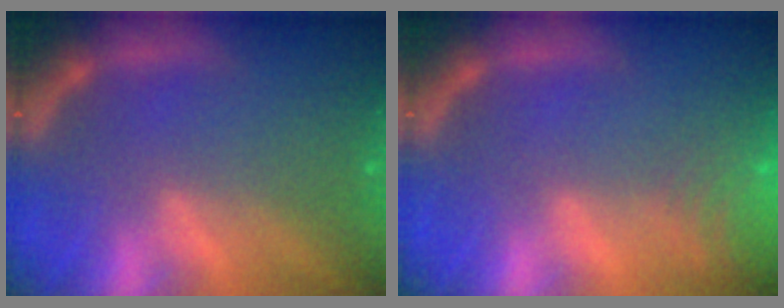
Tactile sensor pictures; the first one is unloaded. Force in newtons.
{"total": 7.0}